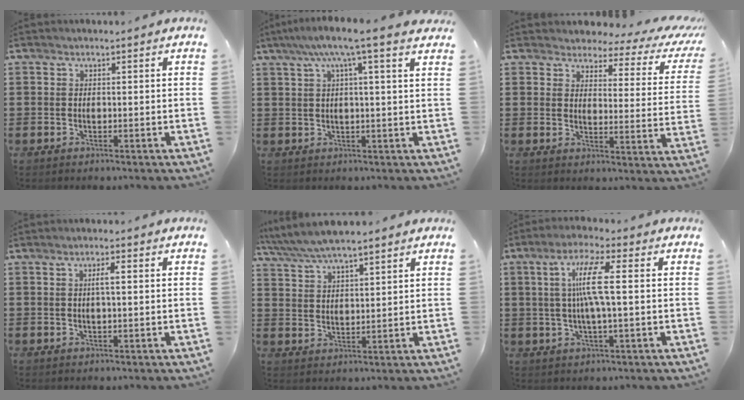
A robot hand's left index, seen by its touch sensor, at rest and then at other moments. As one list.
[{"total": 6.3, "force": [3.8, -0.2, 5.0], "torque": [-0.108, -0.004, 0.061]}, {"total": 3.4, "force": [2.7, 1.3, 1.6], "torque": [-0.042, -0.015, 0.040]}, {"total": 2.2, "force": [0.4, 0.4, 2.2], "torque": [-0.044, 0.003, 0.004]}, {"total": 5.6, "force": [4.9, 0.9, 2.5], "torque": [-0.063, -0.015, 0.086]}, {"total": 7.4, "force": [0.9, 1.1, 7.2], "torque": [-0.155, -0.001, 0.006]}]